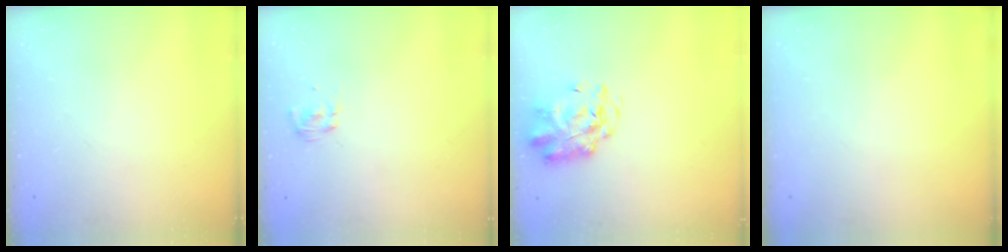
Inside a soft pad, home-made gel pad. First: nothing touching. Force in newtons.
{"total": 2.7, "press": 2.4, "slide": 1.2}
{"total": 2.9, "press": 2.8, "slide": 0.7}
{"total": 0.0}